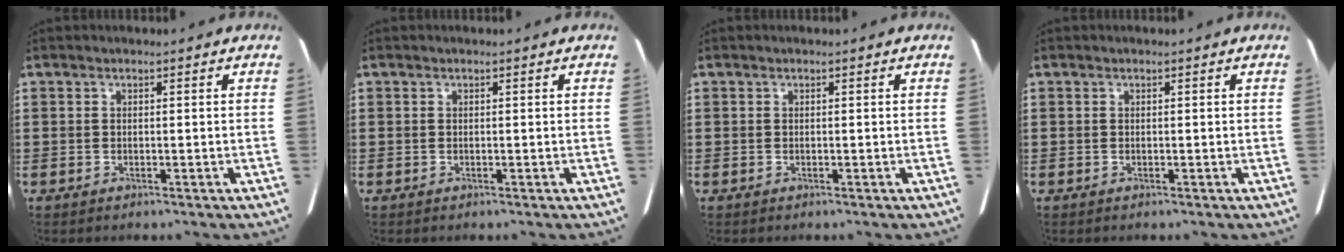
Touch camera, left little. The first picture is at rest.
{"total": 0.0}
{"total": 0.0}
{"total": 0.0}